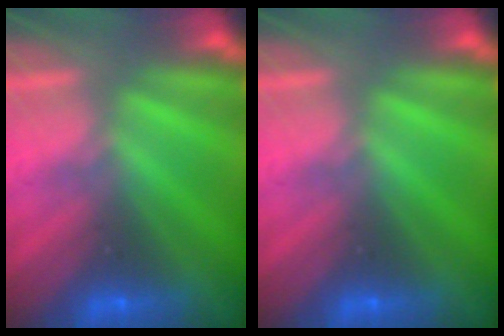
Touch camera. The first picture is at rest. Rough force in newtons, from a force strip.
{"total": 0.0}